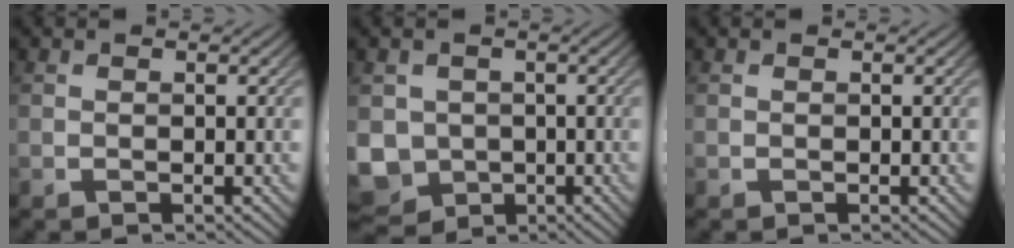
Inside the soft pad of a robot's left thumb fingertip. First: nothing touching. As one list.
[{"total": 6.7, "force": [-1.1, 6.1, 2.6], "torque": [-0.081, -0.028, -0.026]}, {"total": 0.0}]